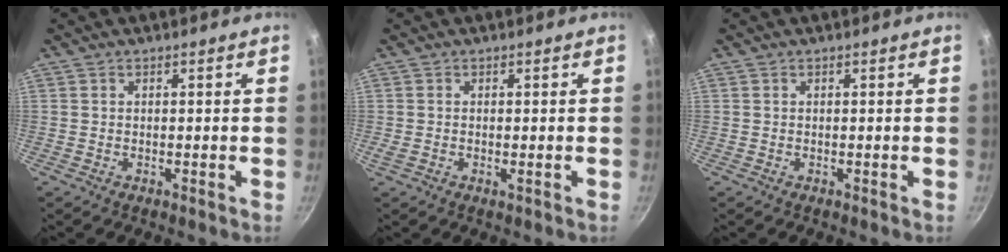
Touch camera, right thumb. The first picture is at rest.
{"total": 0.8, "force": [0.0, 0.1, 0.8], "torque": [-0.016, -0.002, -0.003]}
{"total": 0.0}